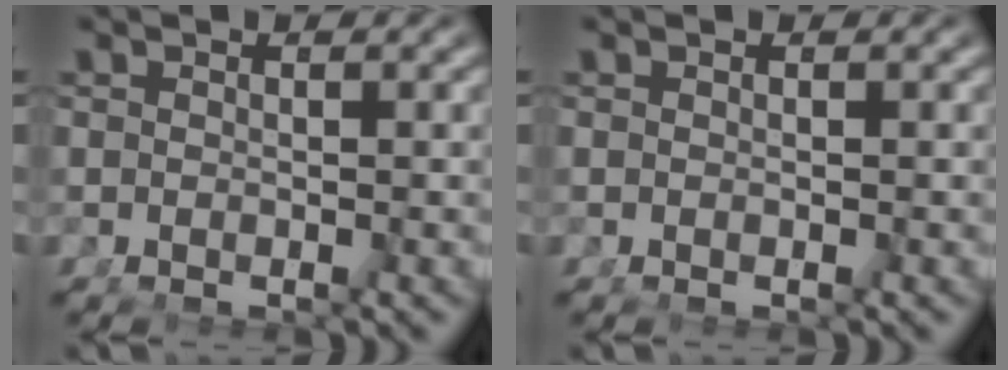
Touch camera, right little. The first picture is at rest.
{"total": 0.0}